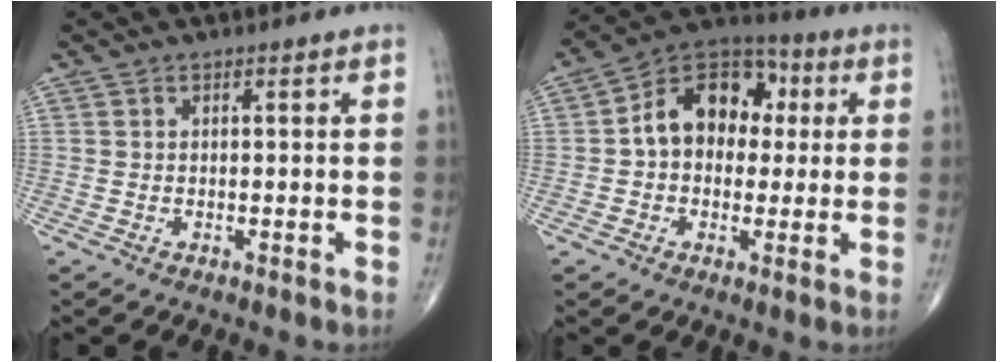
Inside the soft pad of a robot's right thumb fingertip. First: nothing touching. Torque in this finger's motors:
{"motor_torque": [1.14, 2.15, 0.47, -0.51, 0.30]}